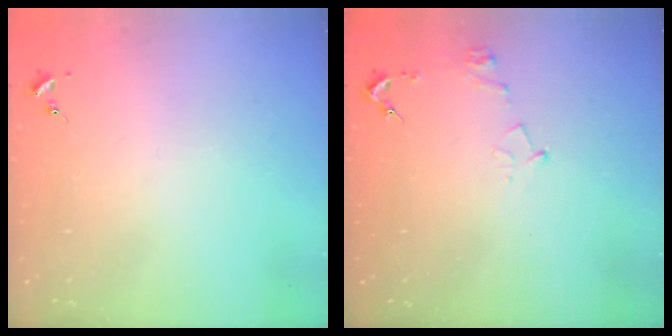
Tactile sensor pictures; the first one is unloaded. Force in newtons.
{"total": 6.2, "press": 6.2, "slide": 0.7}